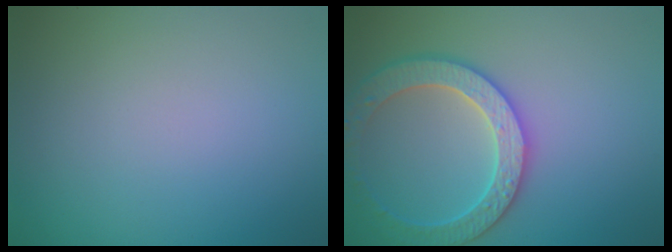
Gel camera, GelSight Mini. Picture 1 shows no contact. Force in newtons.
{"total": 3.9, "press": 3.9, "slide": 0.6}